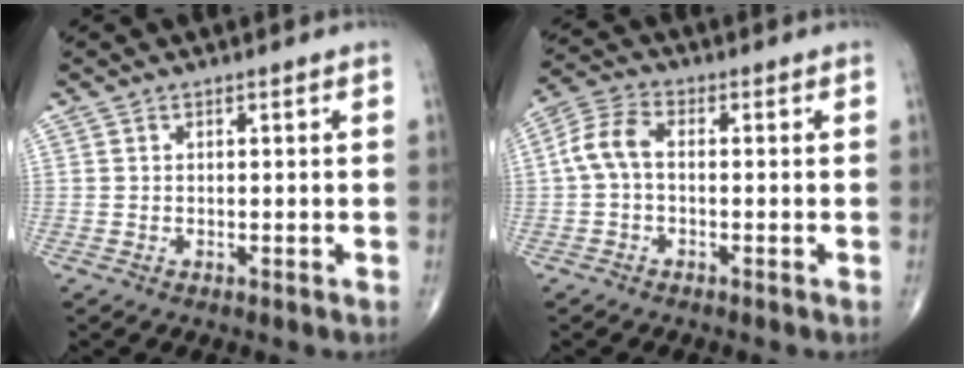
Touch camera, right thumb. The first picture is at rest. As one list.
[{"total": 6.0, "force": [-0.2, 3.4, 4.9], "torque": [-0.106, 0.021, -0.014]}]